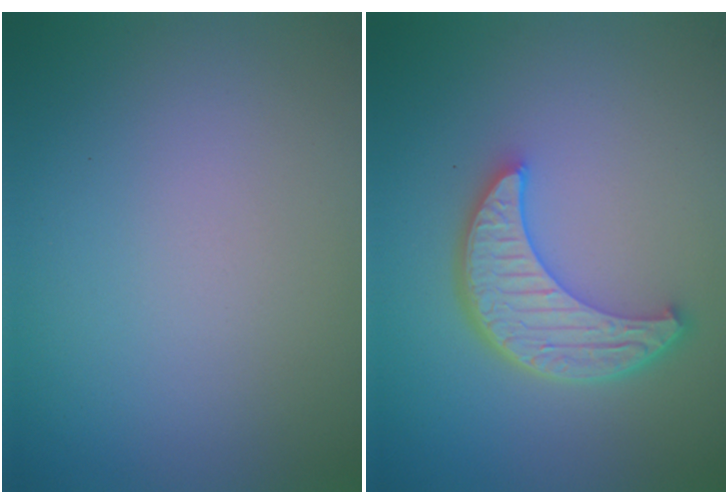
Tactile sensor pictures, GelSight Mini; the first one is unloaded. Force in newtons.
{"total": 5.6, "press": 4.3, "slide": 3.6}